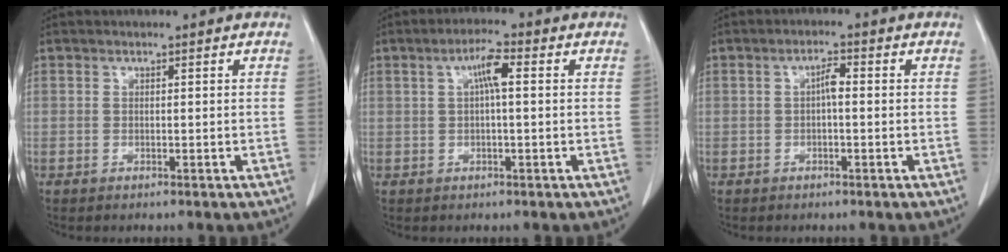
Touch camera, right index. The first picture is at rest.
{"total": 4.0, "force": [0.8, 0.5, 3.9], "torque": [-0.072, 0.011, 0.013]}
{"total": 2.2, "force": [-0.1, 0.6, 2.2], "torque": [-0.037, 0.005, -0.002]}